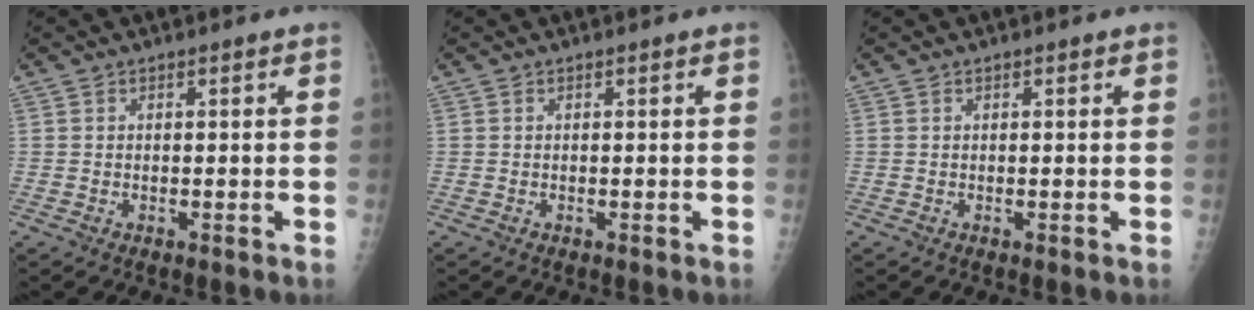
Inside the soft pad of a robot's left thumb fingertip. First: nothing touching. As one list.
[{"total": 0.0}, {"total": 0.7, "force": [0.2, 0.4, 0.5], "torque": [-0.003, 0.001, 0.001]}]